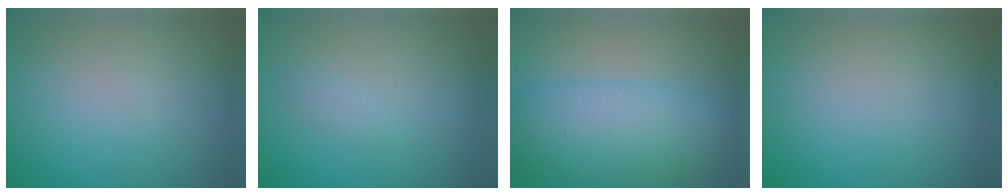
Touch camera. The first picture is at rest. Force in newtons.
{"total": 0.7, "press": 0.7, "slide": 0.0}
{"total": 7.8, "press": 7.8, "slide": 0.1}
{"total": 0.0}